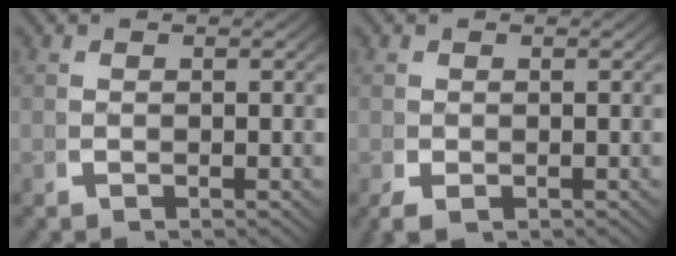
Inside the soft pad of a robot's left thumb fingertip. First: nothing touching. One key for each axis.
{"total": 1.3, "fx": -0.5, "fy": 1.0, "fz": 0.7, "tx": -0.023, "ty": -0.013, "tz": -0.001}